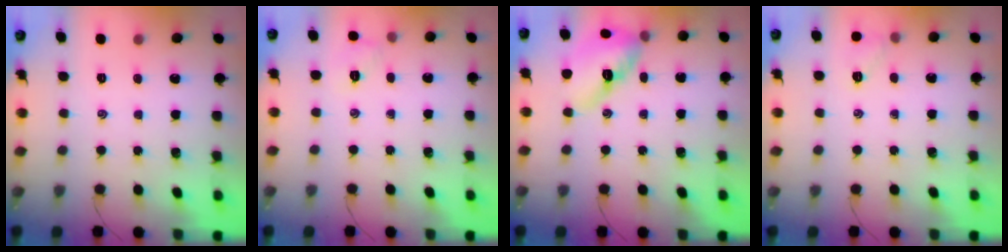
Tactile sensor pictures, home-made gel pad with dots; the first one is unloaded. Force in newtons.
{"total": 5.8, "press": 5.6, "slide": 1.5}
{"total": 14.6, "press": 14.4, "slide": 2.5}
{"total": 5.6, "press": 5.4, "slide": 1.4}